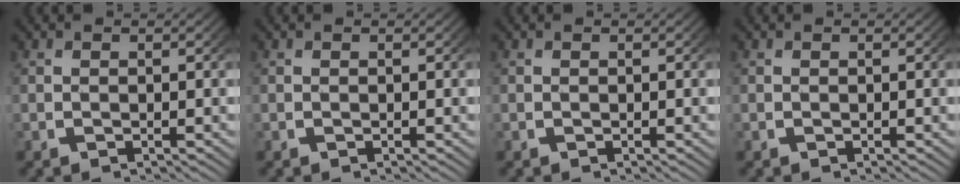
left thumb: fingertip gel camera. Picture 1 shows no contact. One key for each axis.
{"total": 0.0}
{"total": 0.0}
{"total": 0.0}